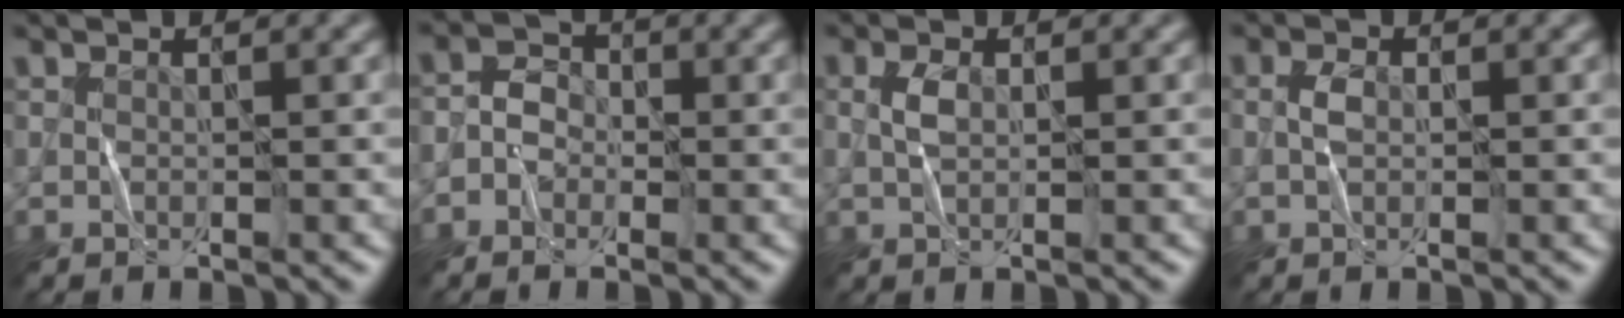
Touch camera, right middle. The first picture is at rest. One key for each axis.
{"total": 2.0, "fx": -1.0, "fy": 1.6, "fz": 0.8, "tx": -0.010, "ty": 0.009, "tz": -0.026}
{"total": 1.6, "fx": 0.3, "fy": 0.8, "fz": 1.3, "tx": -0.032, "ty": 0.003, "tz": 0.004}
{"total": 1.3, "fx": -0.1, "fy": 0.8, "fz": 1.1, "tx": -0.023, "ty": 0.004, "tz": -0.005}